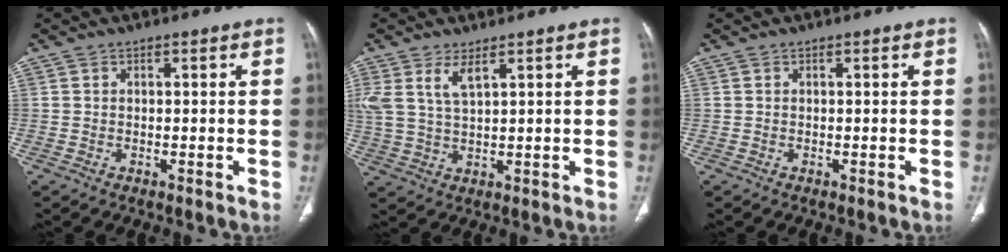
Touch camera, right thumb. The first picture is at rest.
{"total": 6.2, "force": [3.3, 2.3, 4.8], "torque": [-0.113, -0.010, 0.076]}
{"total": 0.0}